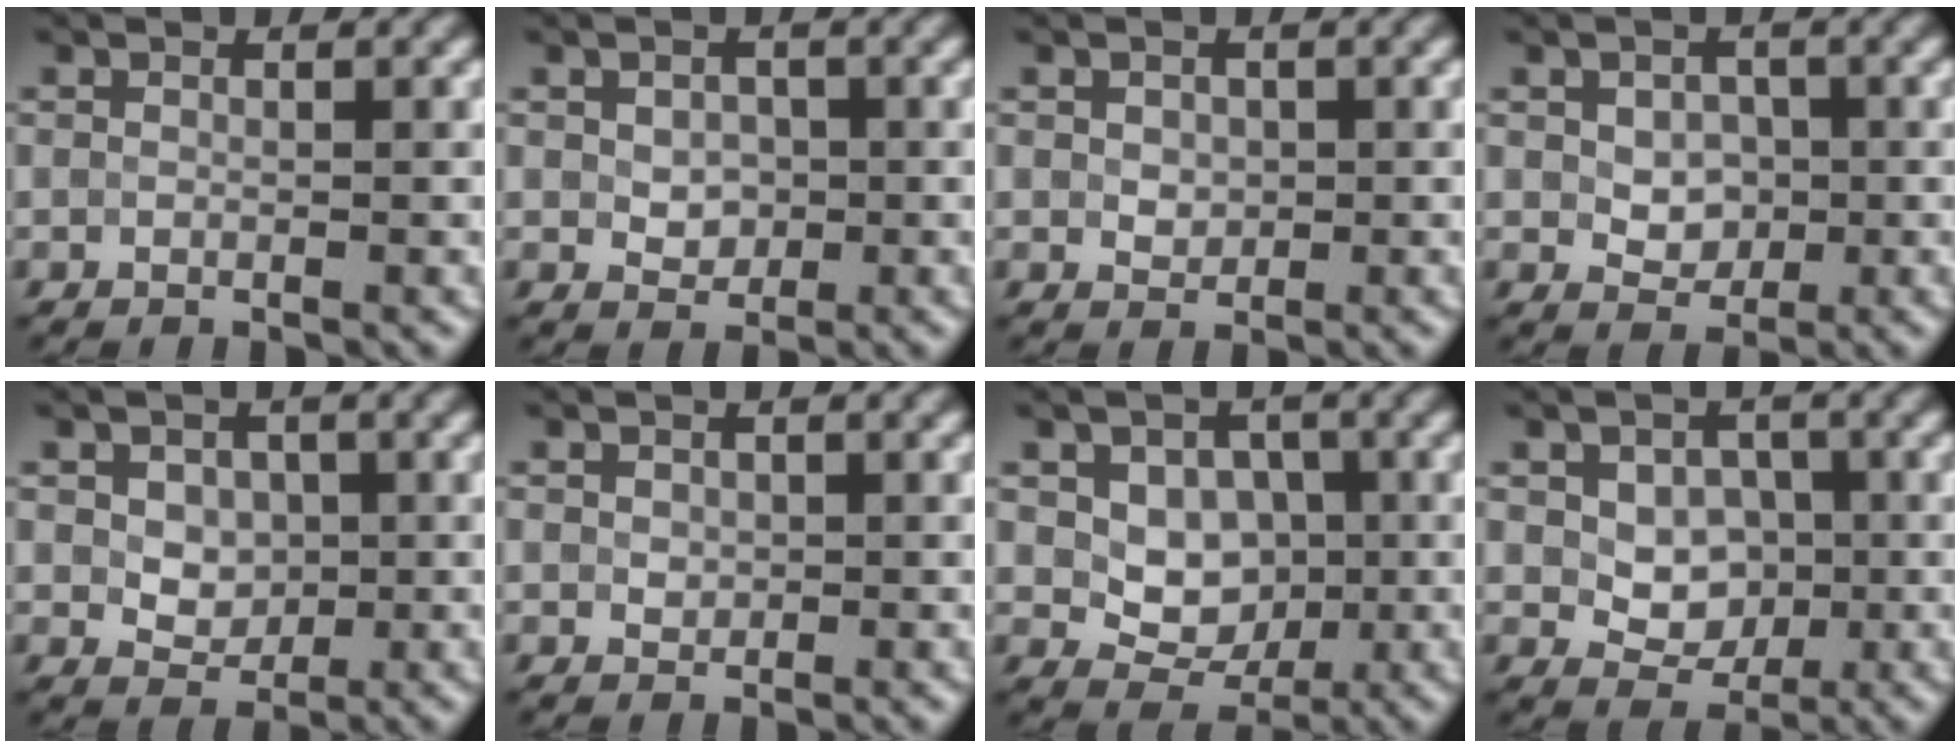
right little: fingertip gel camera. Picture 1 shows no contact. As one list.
[{"total": 2.2, "force": [0.1, 1.7, 1.4], "torque": [-0.026, -0.001, 0.003]}, {"total": 1.5, "force": [0.2, 1.2, 0.9], "torque": [-0.016, -0.002, 0.006]}, {"total": 2.9, "force": [0.2, 2.1, 1.9], "torque": [-0.035, -0.003, 0.003]}, {"total": 2.6, "force": [0.4, 2.0, 1.6], "torque": [-0.028, -0.003, 0.008]}, {"total": 1.0, "force": [0.2, 0.8, 0.5], "torque": [-0.010, -0.002, 0.005]}, {"total": 4.6, "force": [0.2, 3.5, 3.0], "torque": [-0.043, -0.006, 0.006]}, {"total": 3.8, "force": [0.2, 2.9, 2.5], "torque": [-0.040, -0.006, 0.005]}]